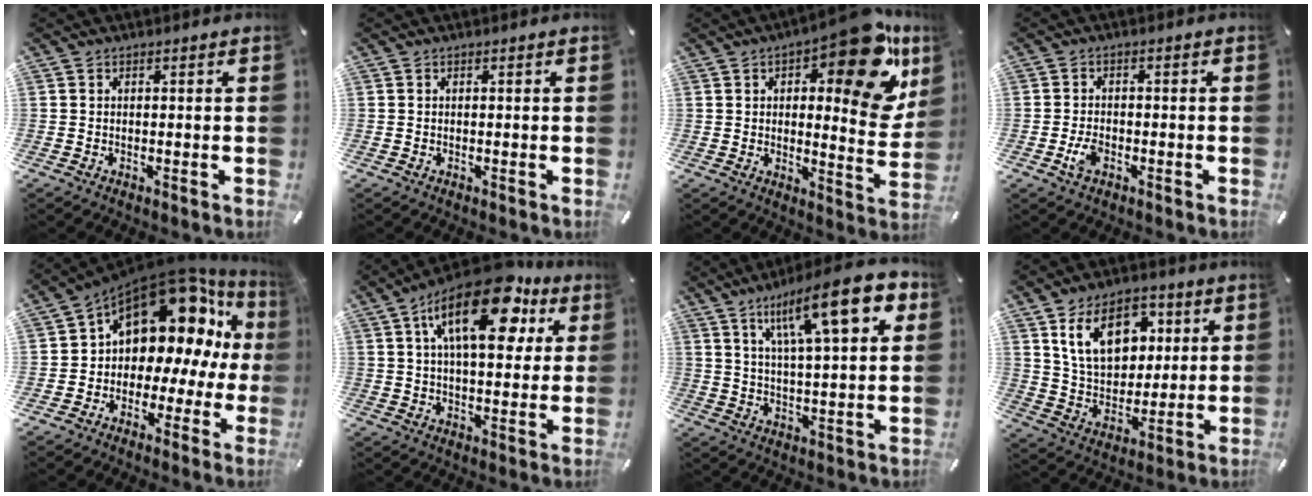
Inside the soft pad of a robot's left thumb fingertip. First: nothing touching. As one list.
[{"total": 0.0}, {"total": 21.7, "force": [11.2, 8.6, 16.4], "torque": [-0.202, -0.078, 0.175]}, {"total": 3.6, "force": [-1.5, 2.1, 2.4], "torque": [-0.062, 0.000, -0.031]}, {"total": 16.1, "force": [8.1, 10.3, 9.4], "torque": [-0.149, -0.072, 0.136]}, {"total": 20.0, "force": [9.1, 9.4, 15.1], "torque": [-0.237, -0.035, 0.146]}, {"total": 19.4, "force": [9.9, 5.4, 15.8], "torque": [-0.256, -0.033, 0.152]}, {"total": 14.6, "force": [6.4, 10.2, 8.2], "torque": [-0.142, -0.007, 0.121]}]